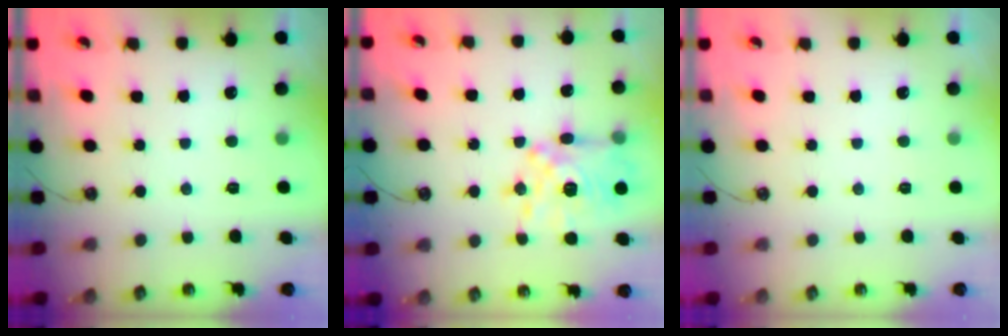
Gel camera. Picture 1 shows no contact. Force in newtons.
{"total": 14.3, "press": 14.2, "slide": 1.2}
{"total": 0.0}